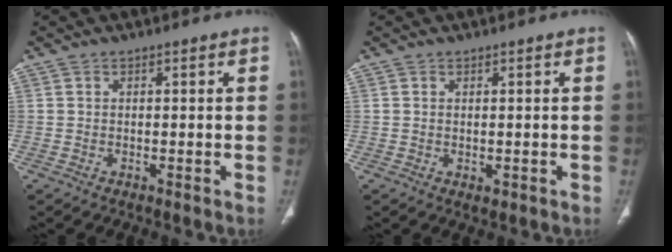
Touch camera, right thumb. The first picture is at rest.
{"total": 0.8, "force": [0.0, 0.5, 0.6], "torque": [-0.012, -0.004, 0.005]}